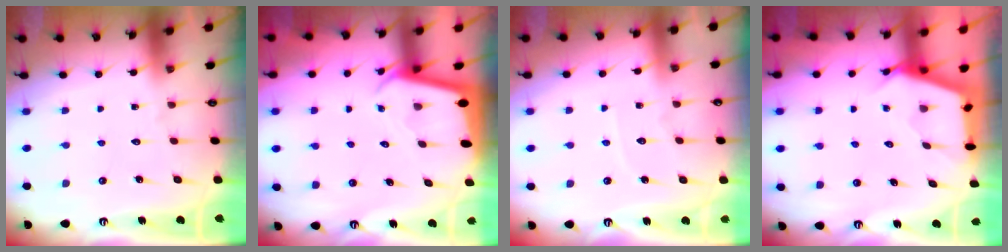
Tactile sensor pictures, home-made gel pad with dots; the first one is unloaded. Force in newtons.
{"total": 2.2, "press": 2.2, "slide": 0.2}
{"total": 4.0, "press": 3.9, "slide": 0.4}
{"total": 2.7, "press": 2.7, "slide": 0.3}